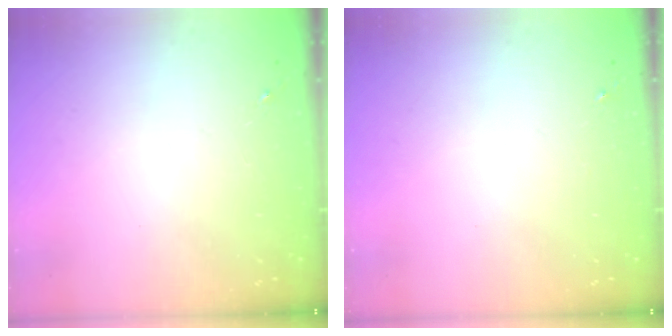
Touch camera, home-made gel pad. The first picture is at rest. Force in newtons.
{"total": 0.0}